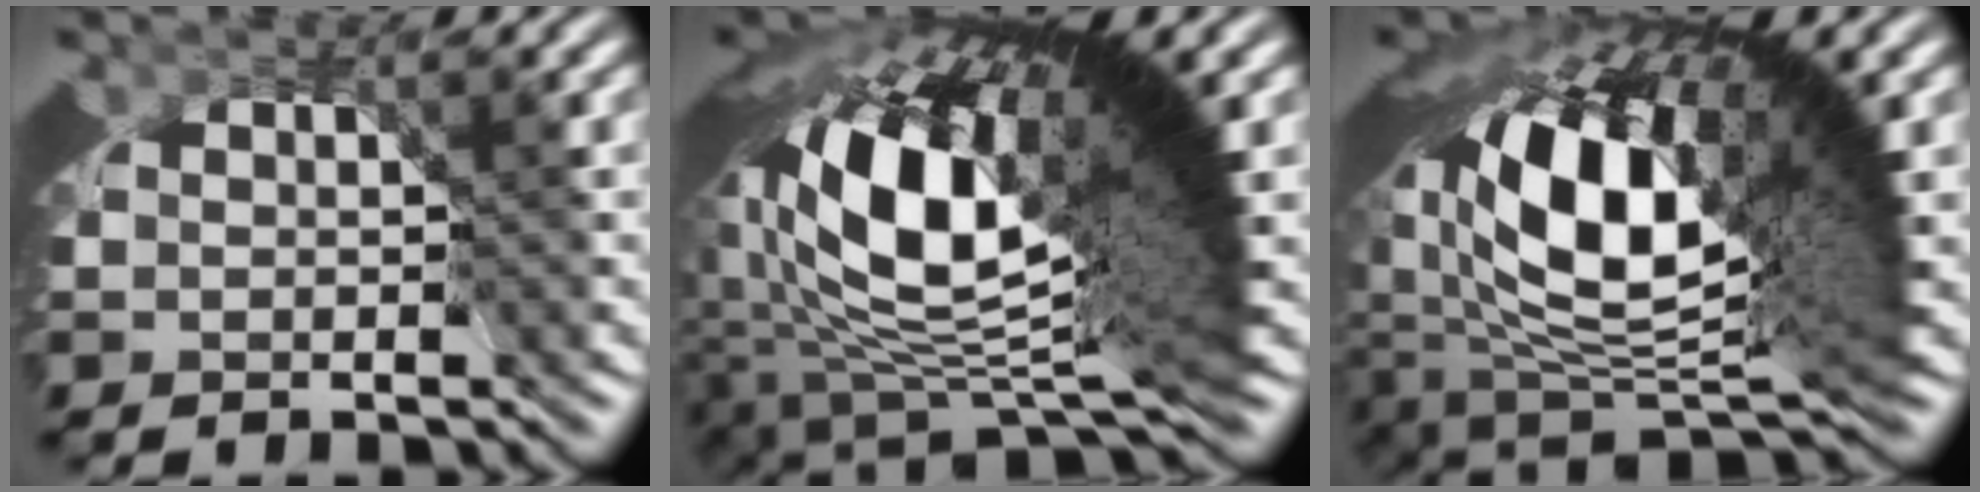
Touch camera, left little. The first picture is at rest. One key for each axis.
{"total": 24.1, "fx": -1.8, "fy": 10.8, "fz": 21.5, "tx": -0.304, "ty": -0.023, "tz": -0.008}
{"total": 20.0, "fx": -2.8, "fy": 9.8, "fz": 17.2, "tx": -0.256, "ty": -0.042, "tz": -0.016}